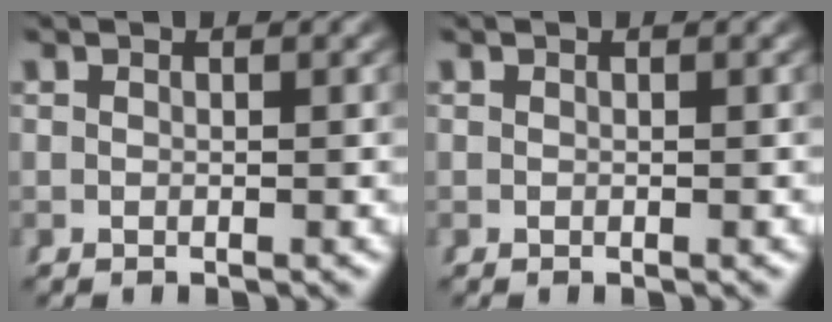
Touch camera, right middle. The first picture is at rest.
{"total": 0.0}